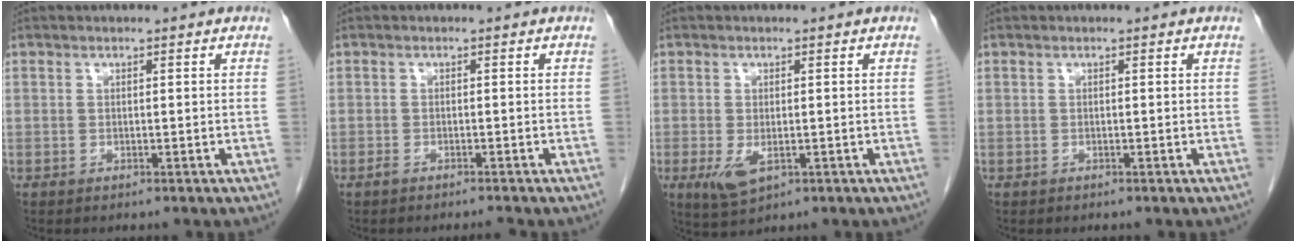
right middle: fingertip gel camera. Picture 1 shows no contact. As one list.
[{"total": 1.3, "force": [-1.2, -0.1, 0.5], "torque": [-0.013, -0.003, -0.020]}, {"total": 3.9, "force": [-1.2, 1.8, 3.3], "torque": [-0.065, -0.011, -0.011]}, {"total": 0.0}]